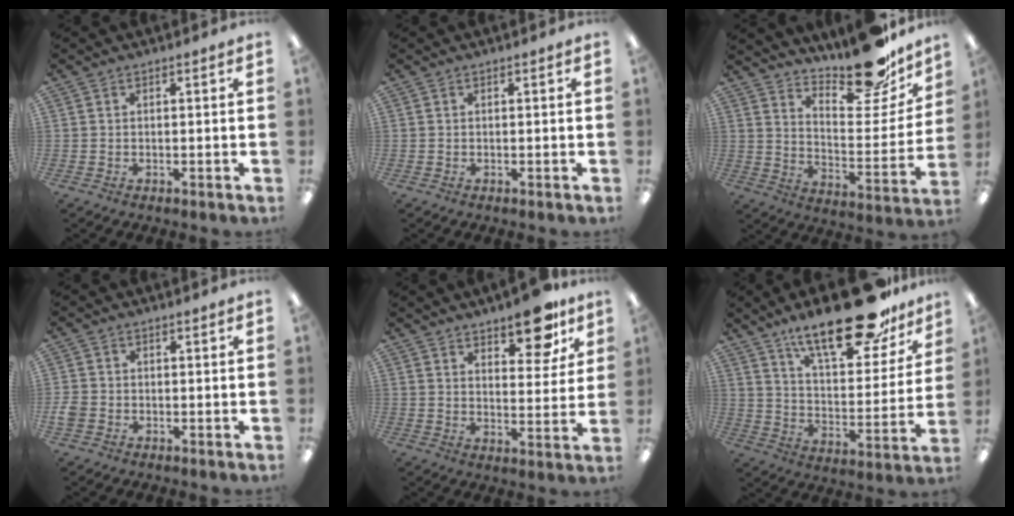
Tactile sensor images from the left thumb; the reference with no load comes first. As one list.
[{"total": 0.0}, {"total": 19.3, "force": [16.2, 6.3, 8.4], "torque": [-0.111, -0.126, 0.274]}, {"total": 2.5, "force": [-0.6, 2.0, 1.3], "torque": [-0.019, 0.005, -0.011]}, {"total": 10.8, "force": [8.5, 4.0, 5.3], "torque": [-0.048, -0.058, 0.143]}, {"total": 23.8, "force": [17.4, 8.2, 14.1], "torque": [-0.212, -0.109, 0.291]}]